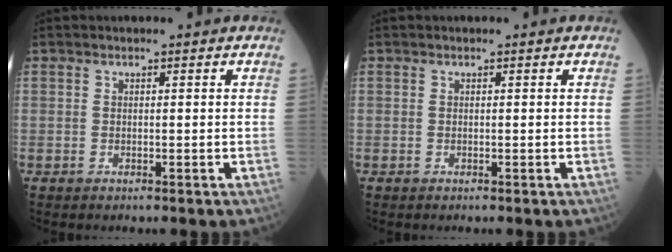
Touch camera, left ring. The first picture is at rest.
{"total": 0.0}